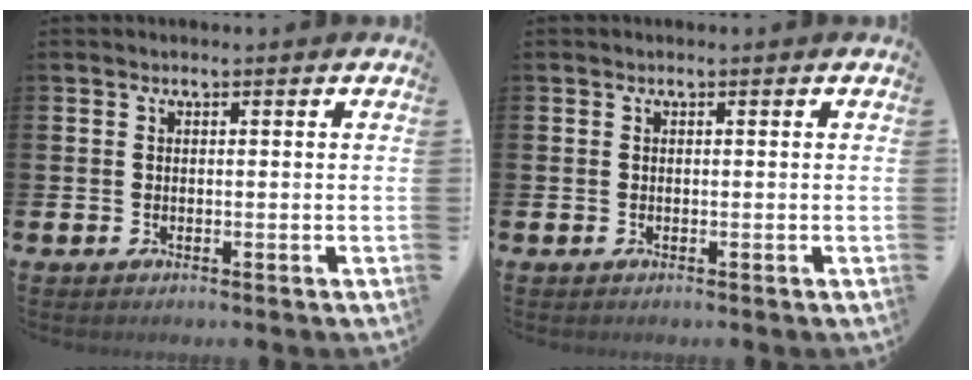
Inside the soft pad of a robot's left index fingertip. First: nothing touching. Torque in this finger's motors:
{"motor_torque": [-0.07, -0.01, -0.01, 0.01]}